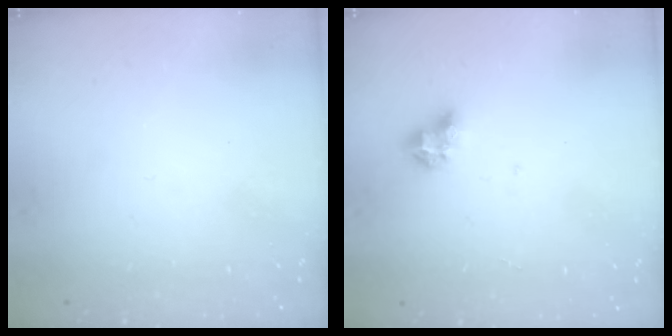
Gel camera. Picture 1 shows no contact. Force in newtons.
{"total": 6.5, "press": 6.5, "slide": 0.7}